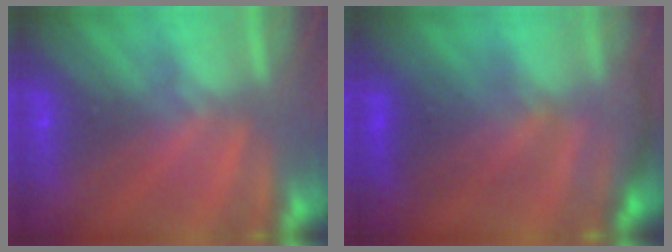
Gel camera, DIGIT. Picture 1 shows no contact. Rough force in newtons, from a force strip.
{"total": 2.5}